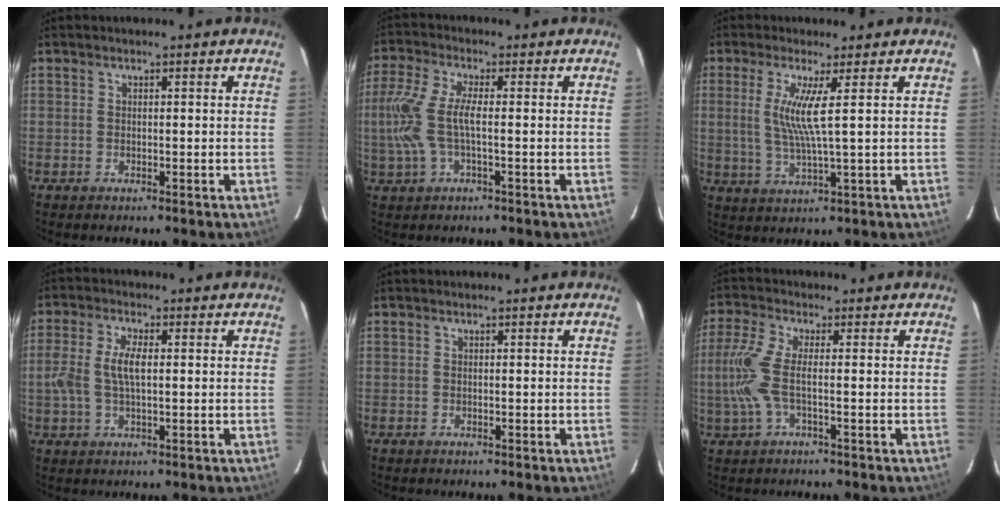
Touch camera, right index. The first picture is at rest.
{"total": 9.0, "force": [-1.0, 2.2, 8.7], "torque": [-0.194, -0.001, -0.015]}
{"total": 6.9, "force": [1.7, -0.5, 6.6], "torque": [-0.133, -0.014, 0.035]}
{"total": 6.5, "force": [0.2, 2.6, 6.0], "torque": [-0.126, 0.006, 0.005]}
{"total": 0.0}
{"total": 7.2, "force": [-1.1, 1.1, 7.1], "torque": [-0.167, -0.003, -0.020]}